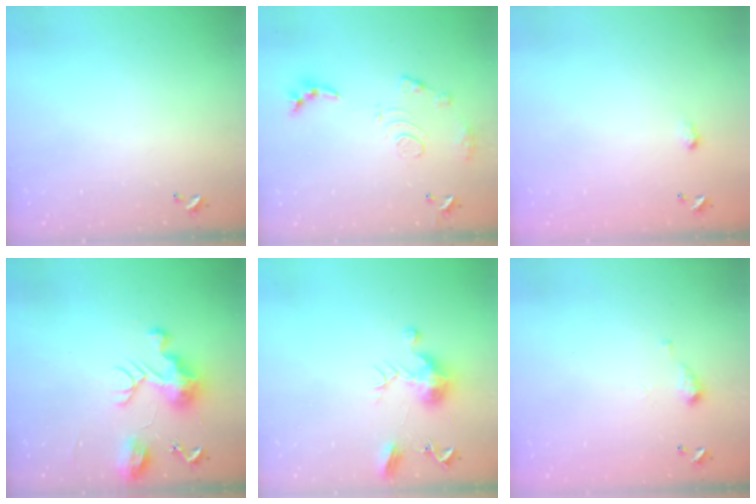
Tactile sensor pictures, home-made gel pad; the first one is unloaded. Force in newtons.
{"total": 10.7, "press": 10.7, "slide": 0.7}
{"total": 1.3, "press": 1.3, "slide": 0.2}
{"total": 12.5, "press": 12.5, "slide": 0.5}
{"total": 9.8, "press": 9.8, "slide": 0.7}
{"total": 3.2, "press": 3.2, "slide": 0.5}